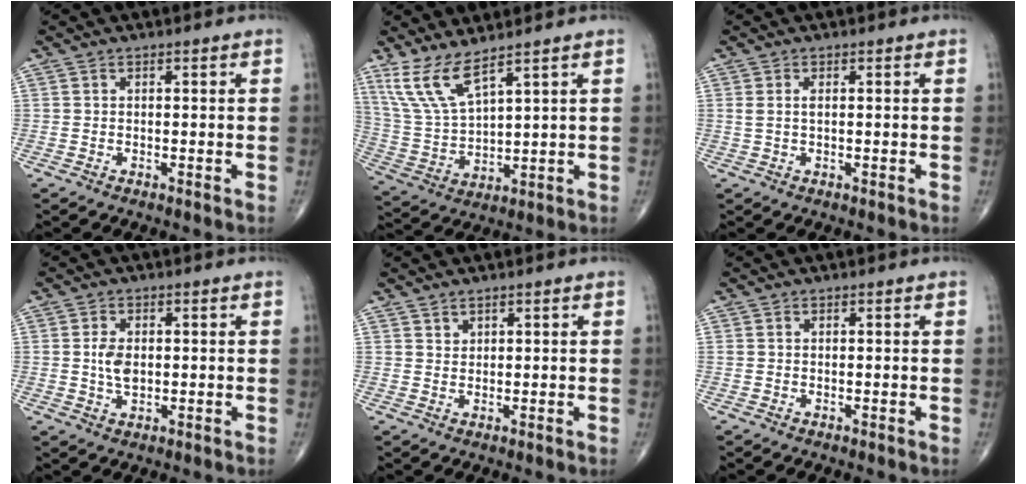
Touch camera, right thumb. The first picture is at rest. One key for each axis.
{"total": 9.5, "fx": 6.9, "fy": 2.1, "fz": 6.1, "tx": -0.134, "ty": -0.041, "tz": 0.161}
{"total": 1.3, "fx": 0.4, "fy": 0.4, "fz": 1.2, "tx": -0.031, "ty": 0.007, "tz": 0.011}
{"total": 4.3, "fx": 0.3, "fy": 2.7, "fz": 3.3, "tx": -0.058, "ty": -0.002, "tz": 0.007}
{"total": 1.3, "fx": 1.2, "fy": 0.6, "fz": 0.3, "tx": 0.006, "ty": -0.009, "tz": 0.019}
{"total": 0.5, "fx": 0.3, "fy": 0.4, "fz": 0.2, "tx": -0.001, "ty": 0.000, "tz": 0.004}